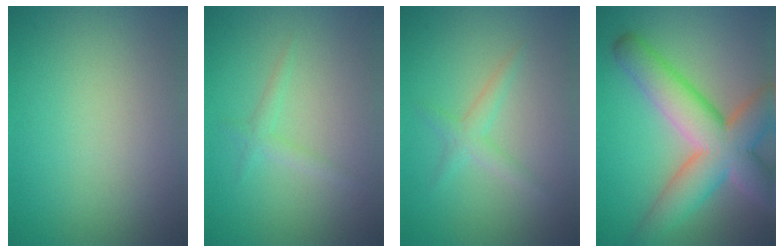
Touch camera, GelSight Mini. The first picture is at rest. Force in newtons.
{"total": 1.3, "press": 1.3, "slide": 0.1}
{"total": 1.8, "press": 1.8, "slide": 0.1}
{"total": 10.1, "press": 10.1, "slide": 0.3}